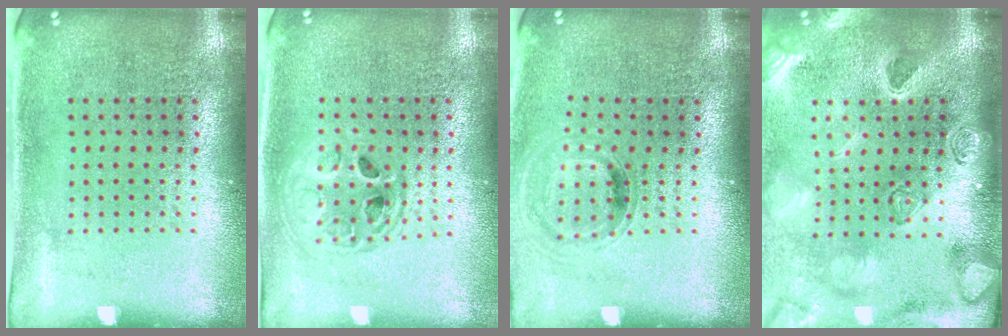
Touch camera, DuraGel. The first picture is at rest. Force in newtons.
{"total": 1.4, "press": 1.2, "slide": 0.7}
{"total": 0.8, "press": 0.8, "slide": 0.1}
{"total": 4.1, "press": 3.3, "slide": 2.5}